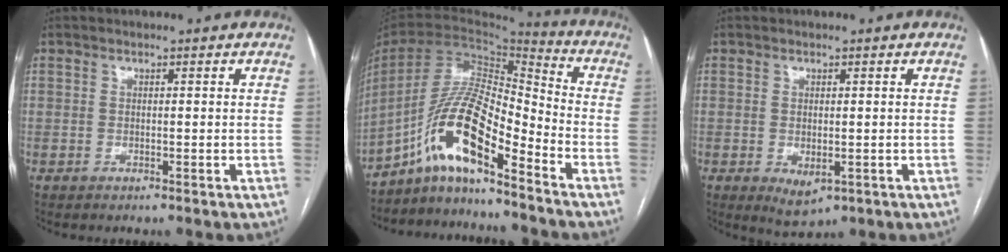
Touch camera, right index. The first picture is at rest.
{"total": 13.6, "force": [-8.6, 2.5, 10.2], "torque": [-0.194, 0.021, -0.154]}
{"total": 3.6, "force": [-1.0, 1.9, 2.9], "torque": [-0.041, -0.008, 0.001]}